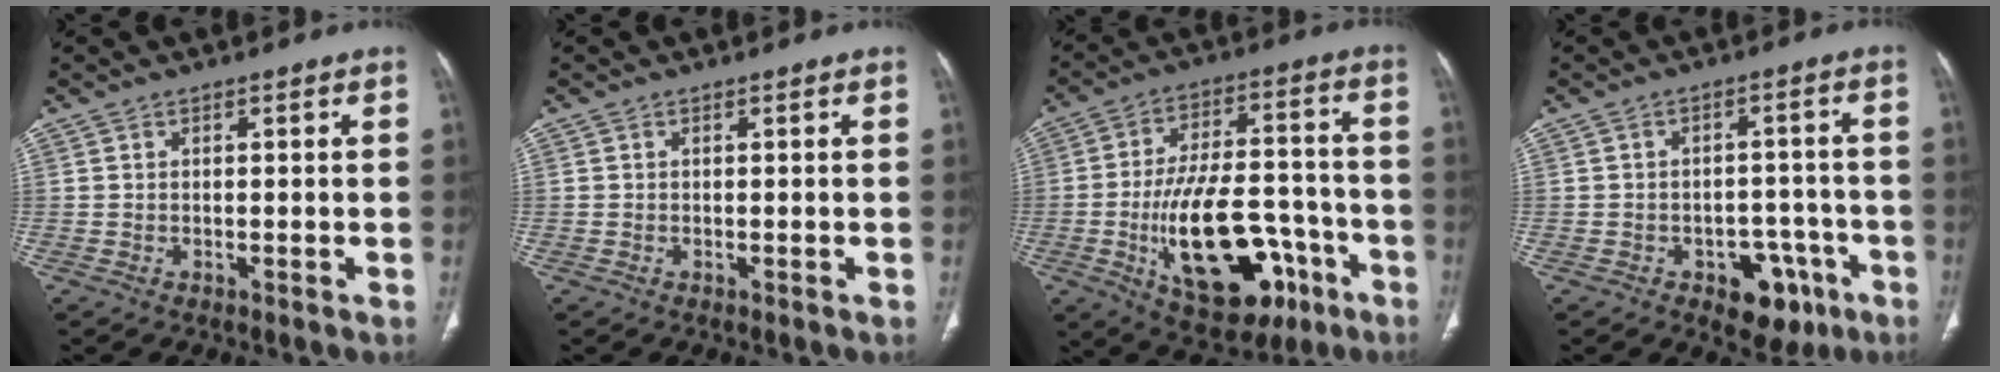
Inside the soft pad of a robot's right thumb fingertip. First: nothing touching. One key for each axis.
{"total": 0.0}
{"total": 22.5, "fx": -8.2, "fy": 11.5, "fz": 17.6, "tx": -0.268, "ty": 0.040, "tz": -0.108}
{"total": 9.0, "fx": -4.6, "fy": 5.8, "fz": 5.2, "tx": -0.031, "ty": 0.033, "tz": -0.053}